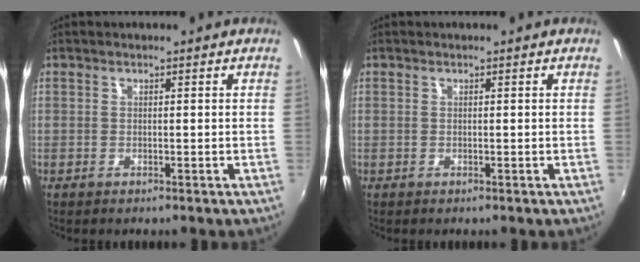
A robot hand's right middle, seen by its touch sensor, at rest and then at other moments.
{"total": 0.0}